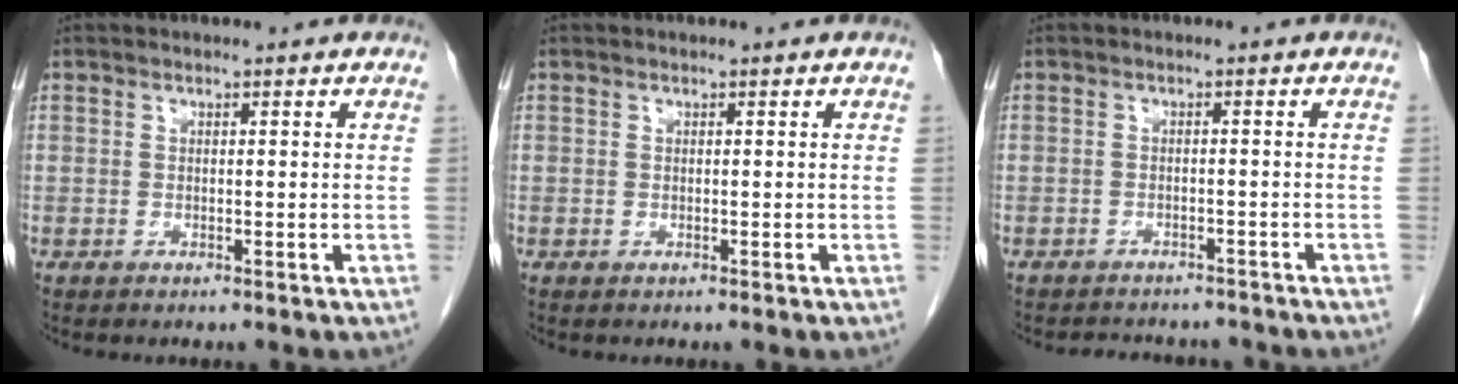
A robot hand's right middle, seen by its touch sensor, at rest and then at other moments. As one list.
[{"total": 0.0}, {"total": 7.0, "force": [-6.5, 2.3, 1.2], "torque": [-0.015, 0.007, -0.076]}]